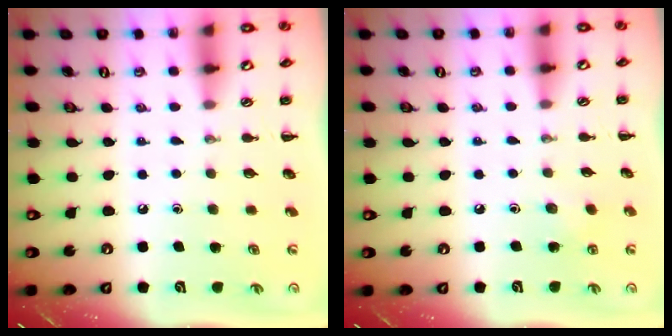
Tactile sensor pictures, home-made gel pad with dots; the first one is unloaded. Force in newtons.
{"total": 3.0, "press": 2.9, "slide": 0.8}